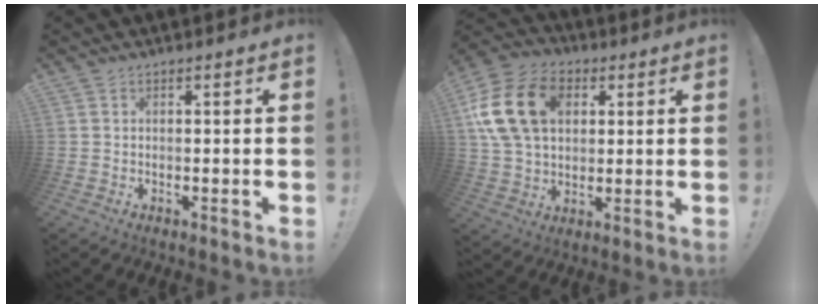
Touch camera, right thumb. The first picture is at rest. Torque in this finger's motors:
{"motor_torque": [1.72, 3.15, 0.39, -0.13, 0.49]}